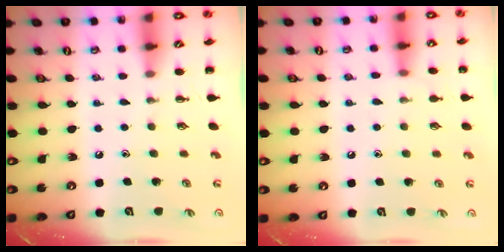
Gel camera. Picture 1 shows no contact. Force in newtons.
{"total": 4.4, "press": 4.1, "slide": 1.6}